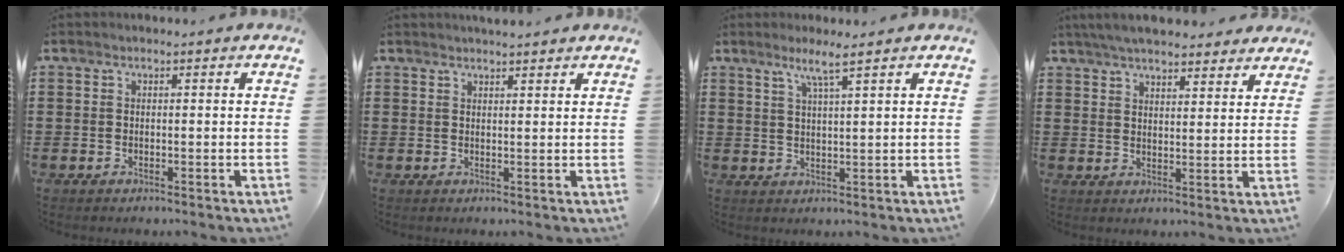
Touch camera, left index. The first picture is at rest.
{"total": 1.8, "force": [1.8, 0.1, 0.3], "torque": [-0.010, 0.001, 0.034]}
{"total": 3.7, "force": [2.6, -0.4, 2.6], "torque": [-0.058, 0.001, 0.045]}
{"total": 5.4, "force": [5.1, 0.8, 1.6], "torque": [-0.047, -0.010, 0.094]}